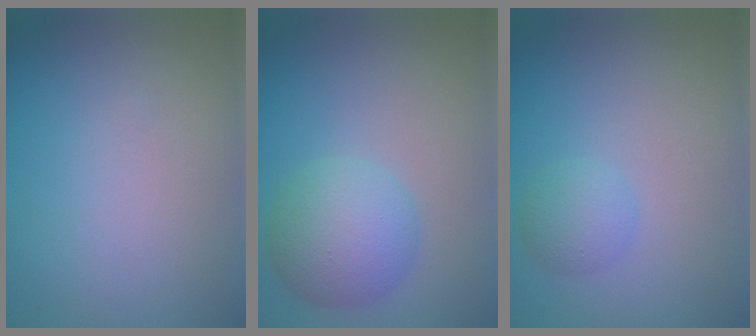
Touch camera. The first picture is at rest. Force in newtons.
{"total": 5.1, "press": 5.1, "slide": 0.2}
{"total": 2.0, "press": 2.0, "slide": 0.1}